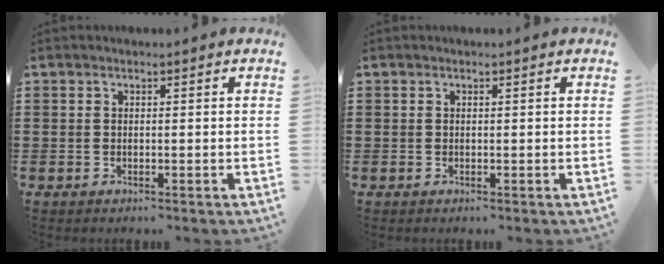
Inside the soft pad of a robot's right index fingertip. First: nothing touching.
{"total": 0.0}